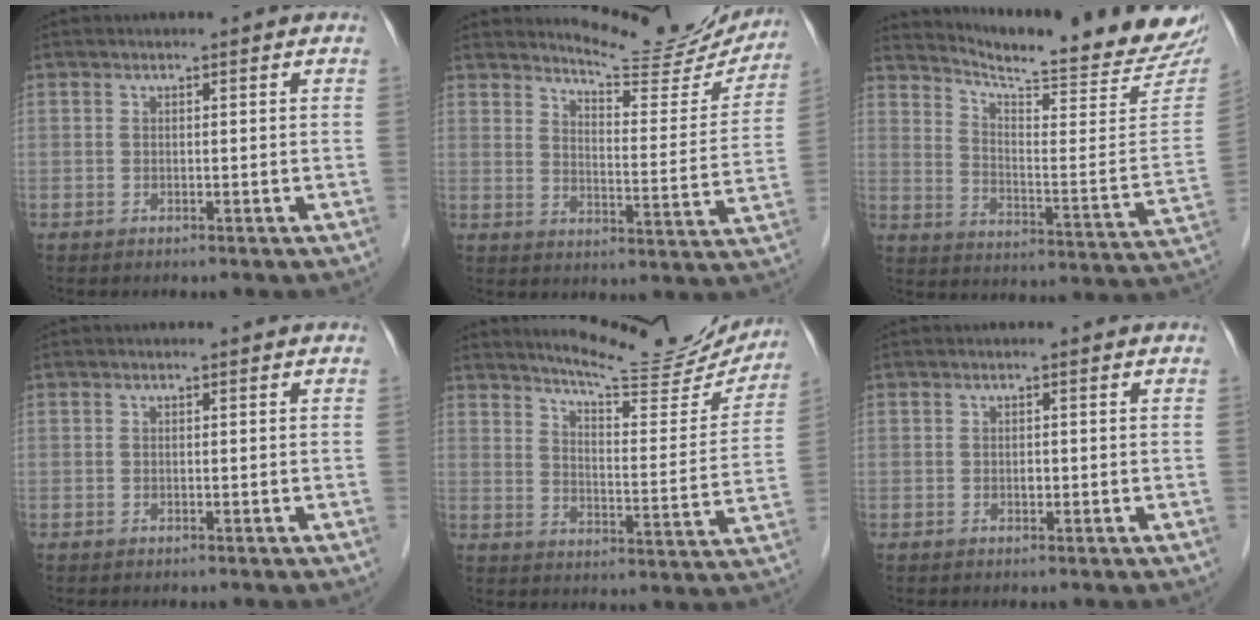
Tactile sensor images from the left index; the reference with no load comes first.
{"total": 14.6, "force": [14.1, 2.3, 3.2], "torque": [-0.039, -0.052, 0.170]}
{"total": 22.5, "force": [21.3, 0.3, 7.1], "torque": [-0.117, -0.100, 0.277]}
{"total": 0.0}
{"total": 17.5, "force": [16.4, 2.3, 5.6], "torque": [-0.078, -0.051, 0.207]}
{"total": 0.6, "force": [-0.1, 0.4, 0.4], "torque": [-0.007, 0.001, -0.004]}